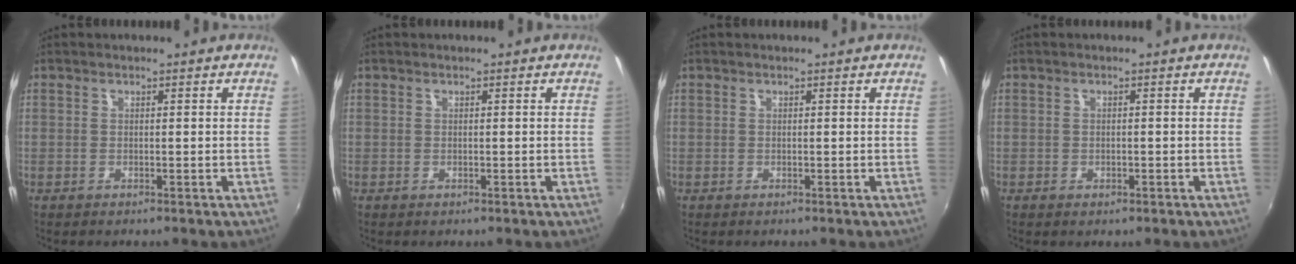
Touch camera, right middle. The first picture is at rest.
{"total": 0.0}
{"total": 0.0}
{"total": 1.2, "force": [-0.6, 0.8, 0.5], "torque": [-0.008, -0.003, -0.010]}